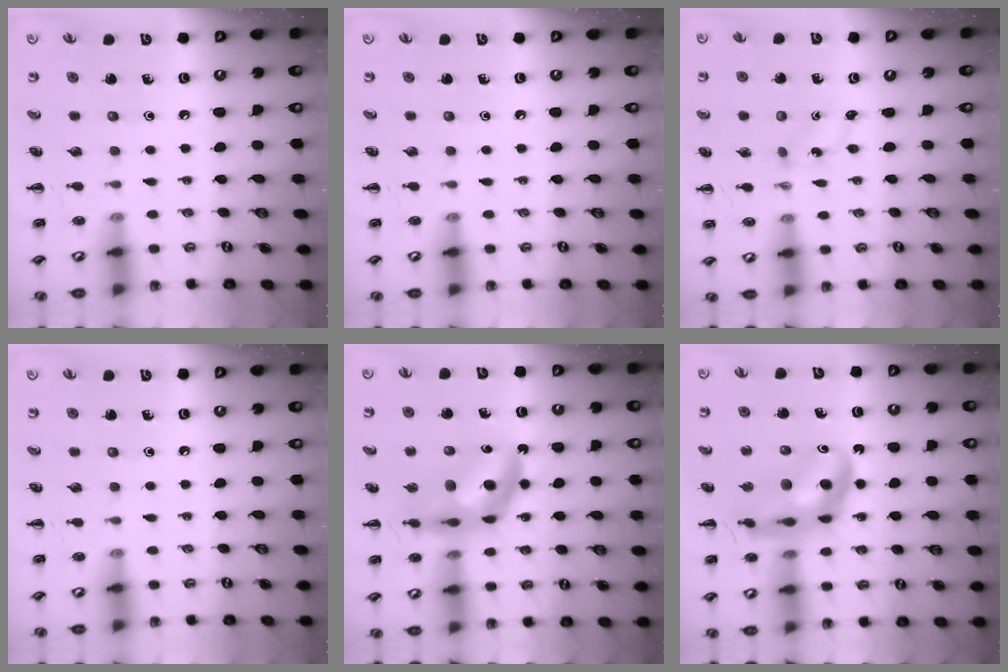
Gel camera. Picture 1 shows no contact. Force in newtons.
{"total": 0.0}
{"total": 0.0}
{"total": 0.0}
{"total": 11.3, "press": 10.7, "slide": 3.6}
{"total": 13.0, "press": 12.4, "slide": 4.1}